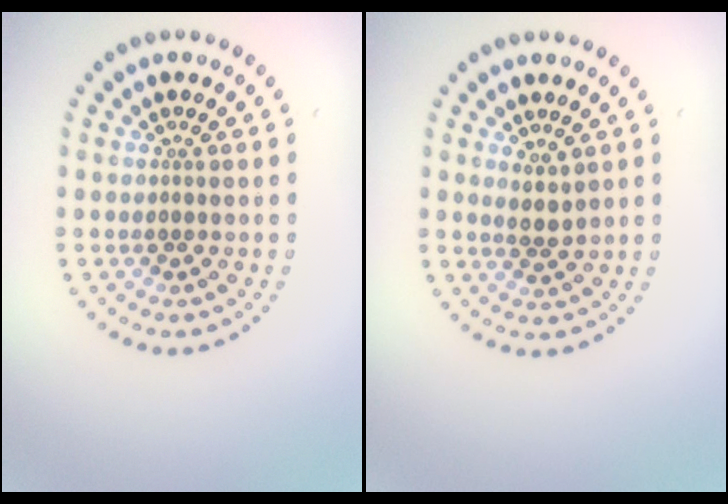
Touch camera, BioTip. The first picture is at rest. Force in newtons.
{"total": 1.7, "press": 1.4, "slide": 1.0}